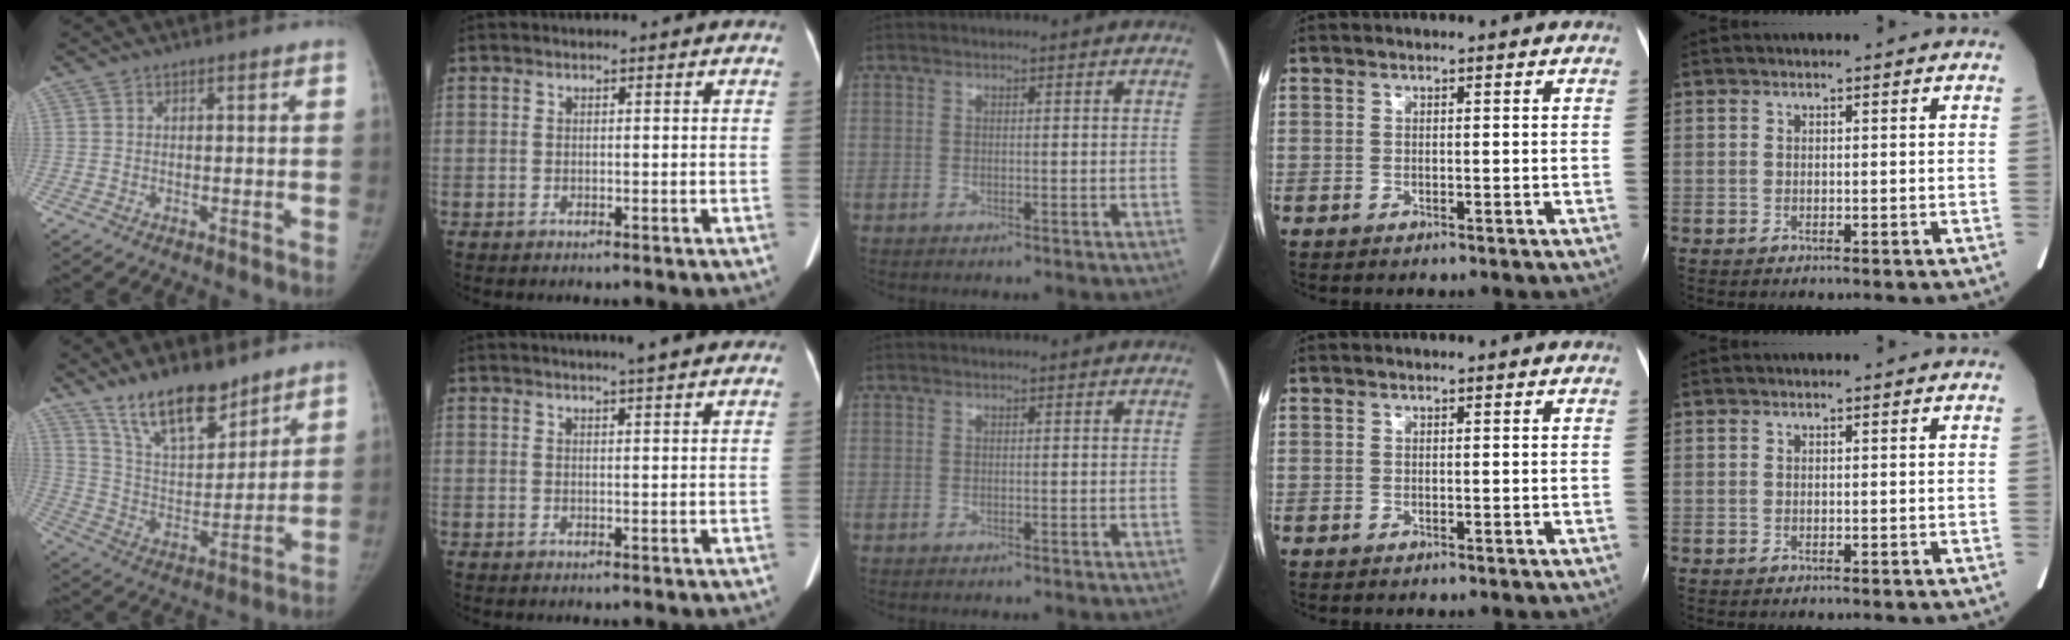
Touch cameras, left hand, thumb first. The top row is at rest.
{"thumb": {"total": 15.6, "force": [11.8, 5.8, 8.3], "torque": [-0.103, -0.077, 0.218]}, "index": {"total": 4.1, "force": [3.4, -0.1, 2.2], "torque": [-0.031, 0.011, 0.043]}}